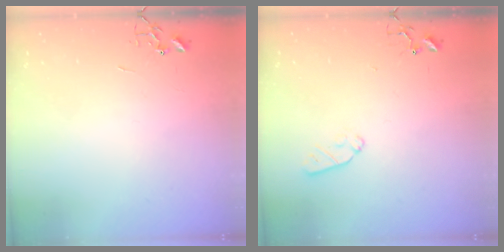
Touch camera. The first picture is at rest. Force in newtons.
{"total": 5.9, "press": 5.8, "slide": 0.8}